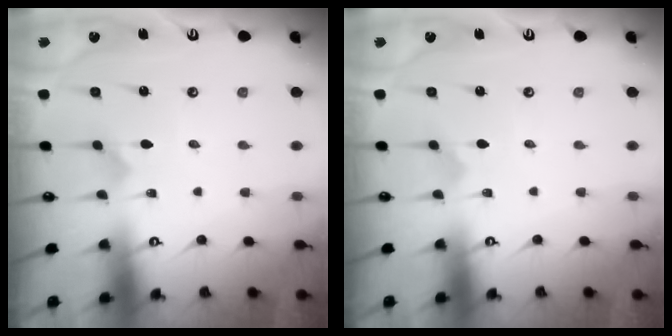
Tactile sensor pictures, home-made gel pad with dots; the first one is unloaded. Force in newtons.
{"total": 0.0}